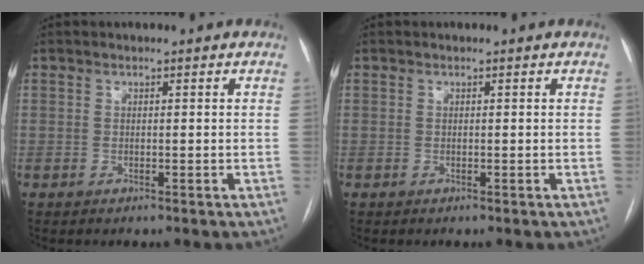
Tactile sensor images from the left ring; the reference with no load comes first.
{"total": 0.0}